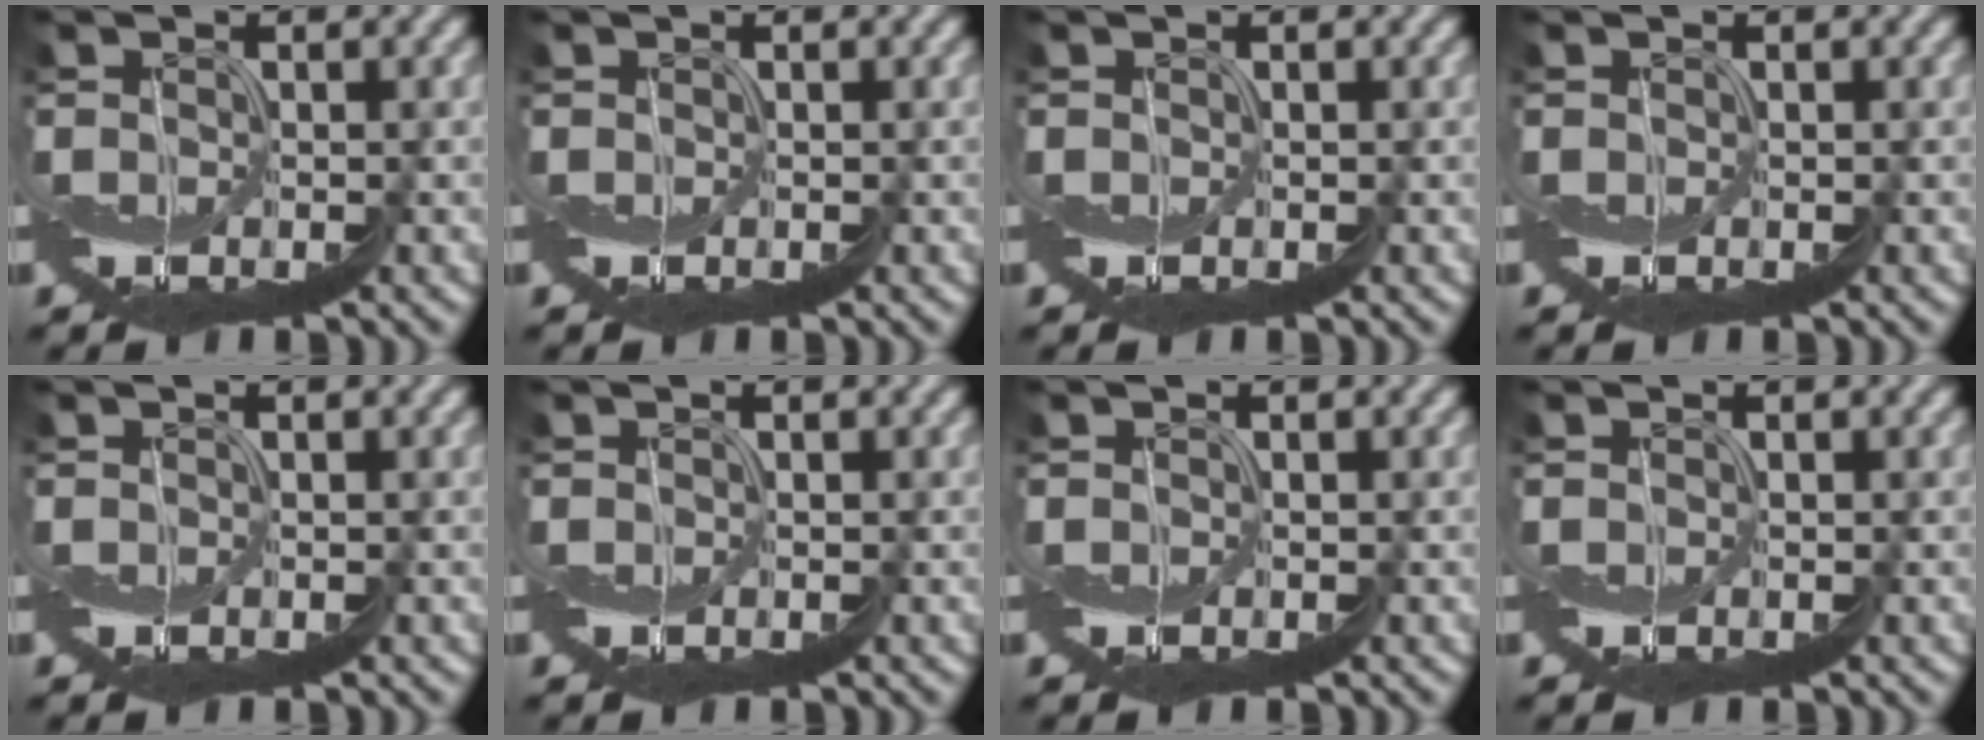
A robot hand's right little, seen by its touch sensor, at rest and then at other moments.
{"total": 0.0}
{"total": 0.0}
{"total": 0.0}
{"total": 0.0}
{"total": 0.0}
{"total": 0.0}
{"total": 0.0}